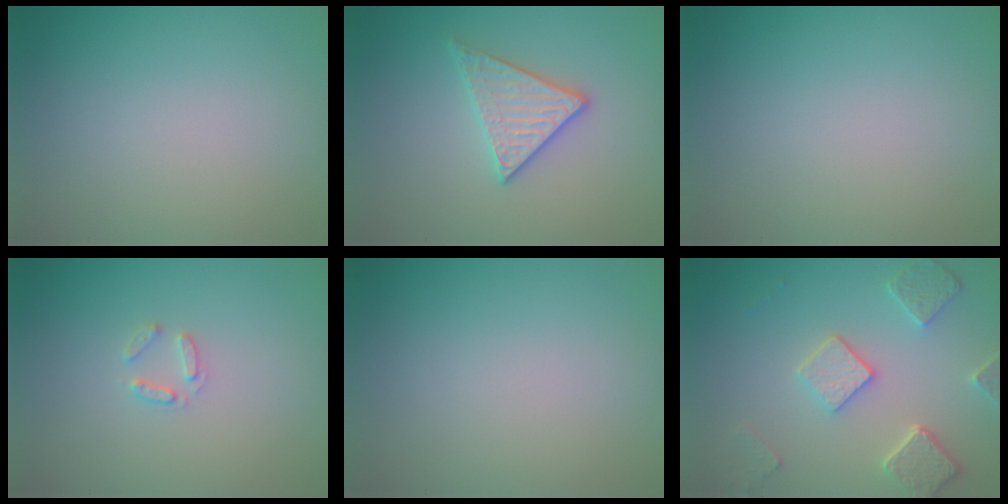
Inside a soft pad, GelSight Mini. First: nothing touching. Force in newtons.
{"total": 2.8, "press": 2.7, "slide": 0.6}
{"total": 0.0}
{"total": 1.1, "press": 1.1, "slide": 0.2}
{"total": 0.0}
{"total": 4.9, "press": 4.0, "slide": 2.9}